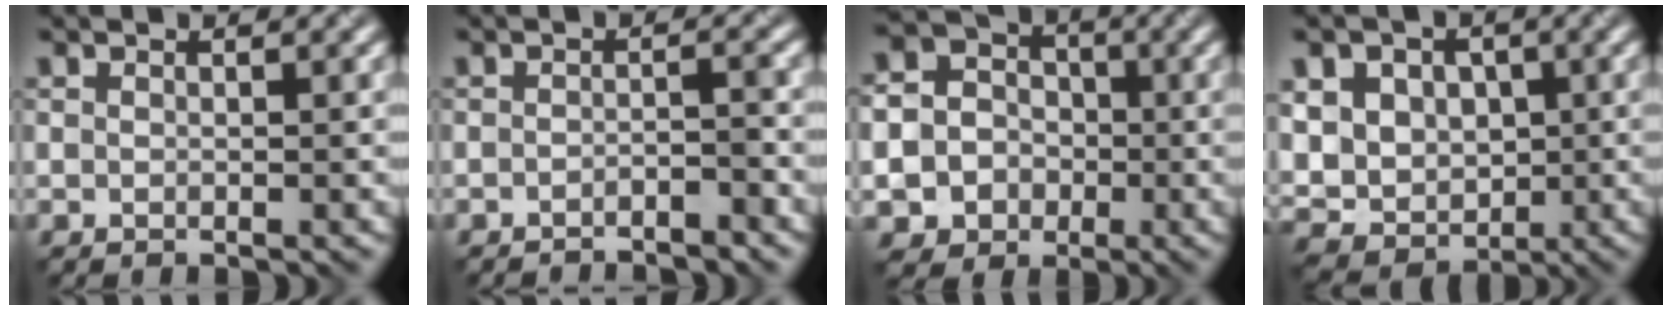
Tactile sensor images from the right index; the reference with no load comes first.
{"total": 2.4, "force": [-2.1, 0.4, 1.1], "torque": [-0.008, 0.002, -0.036]}
{"total": 9.3, "force": [-3.1, 8.4, 2.3], "torque": [-0.051, -0.022, -0.073]}
{"total": 8.9, "force": [1.0, 7.4, 4.8], "torque": [-0.084, 0.015, -0.001]}